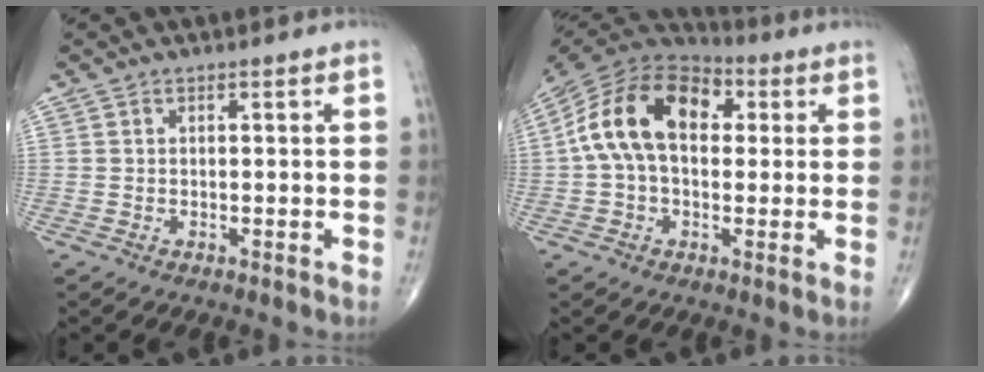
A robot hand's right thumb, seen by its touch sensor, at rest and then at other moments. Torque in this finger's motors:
{"motor_torque": [0.43, 0.56, 1.27, -0.20, 0.43]}